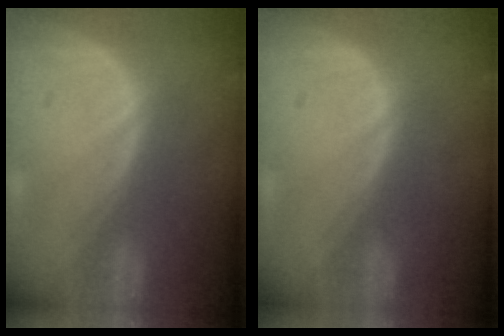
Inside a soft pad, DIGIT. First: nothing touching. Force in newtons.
{"total": 0.0}